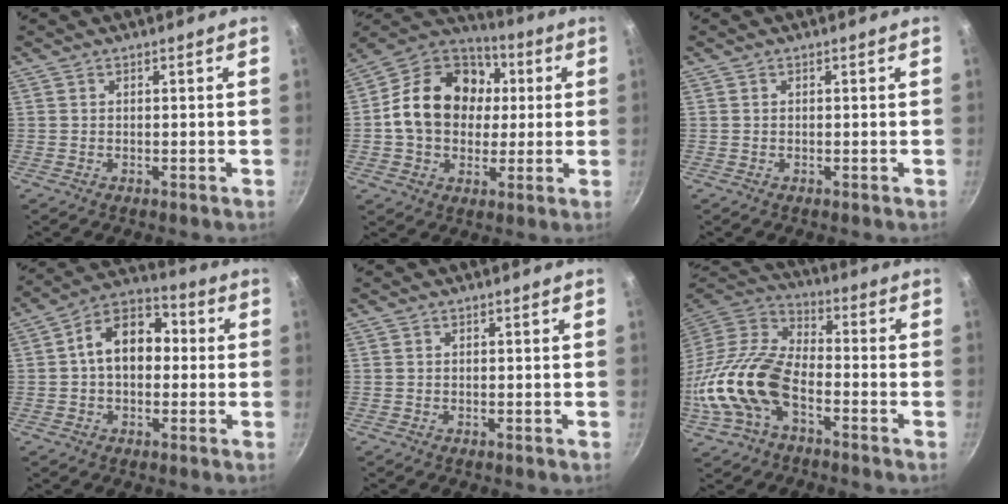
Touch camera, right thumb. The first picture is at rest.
{"total": 19.7, "force": [2.0, 15.5, 12.1], "torque": [-0.182, 0.029, 0.022]}
{"total": 0.0}
{"total": 12.6, "force": [0.8, 8.6, 9.1], "torque": [-0.100, 0.037, -0.007]}
{"total": 0.0}
{"total": 18.4, "force": [-5.9, 10.4, 13.9], "torque": [-0.273, 0.043, -0.127]}